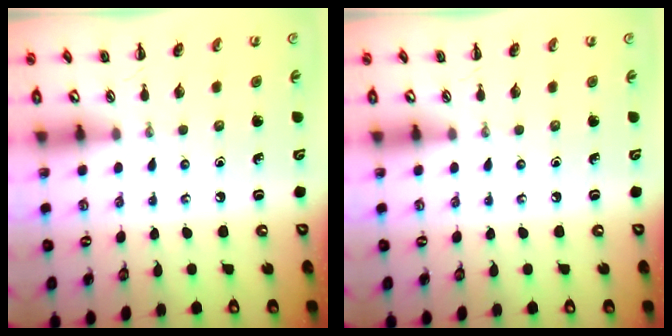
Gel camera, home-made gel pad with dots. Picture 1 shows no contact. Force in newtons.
{"total": 0.0}